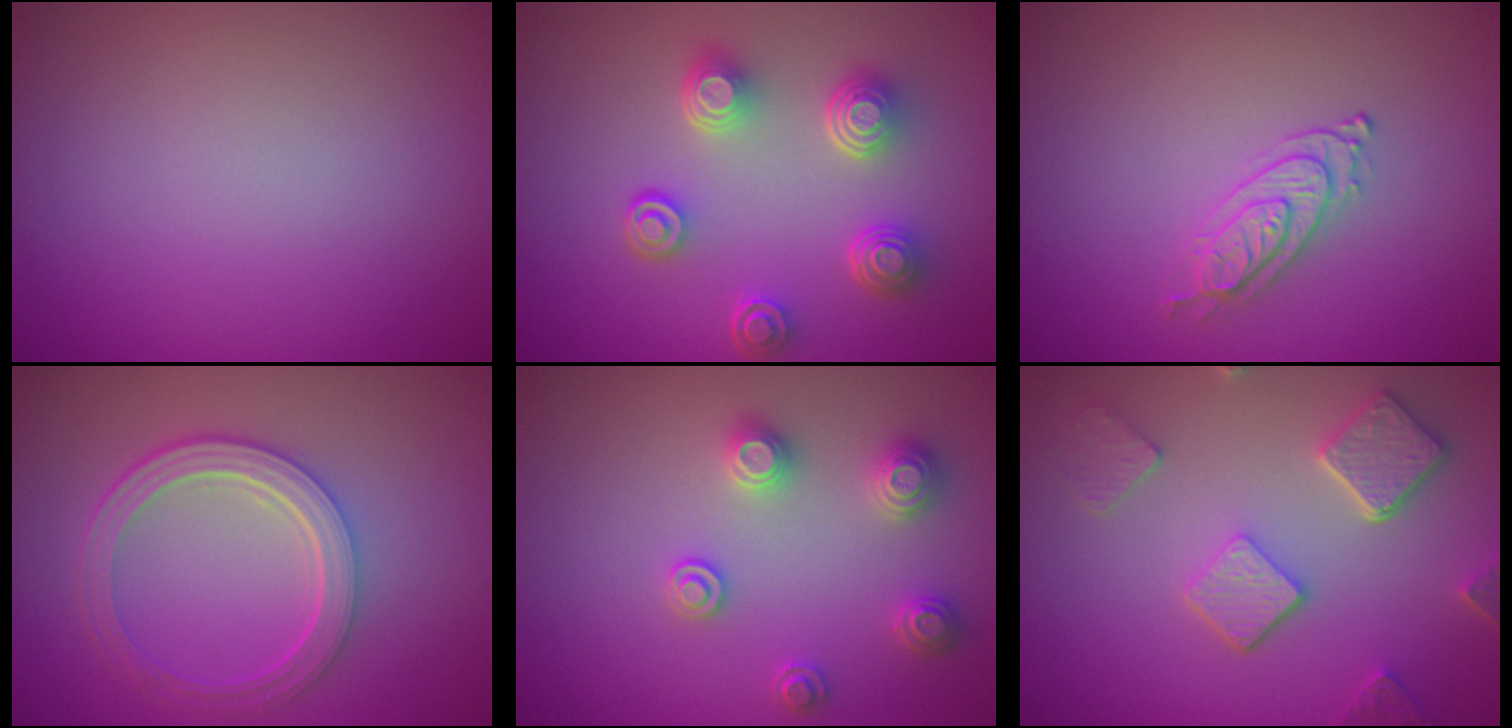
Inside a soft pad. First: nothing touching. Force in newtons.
{"total": 5.1, "press": 3.8, "slide": 3.4}
{"total": 2.2, "press": 2.1, "slide": 0.7}
{"total": 5.0, "press": 3.7, "slide": 3.4}
{"total": 2.8, "press": 2.8, "slide": 0.5}
{"total": 5.2, "press": 3.9, "slide": 3.4}